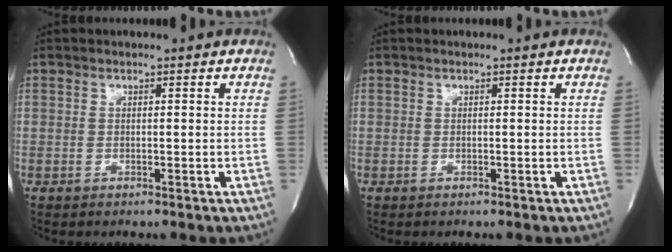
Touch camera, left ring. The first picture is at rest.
{"total": 0.0}